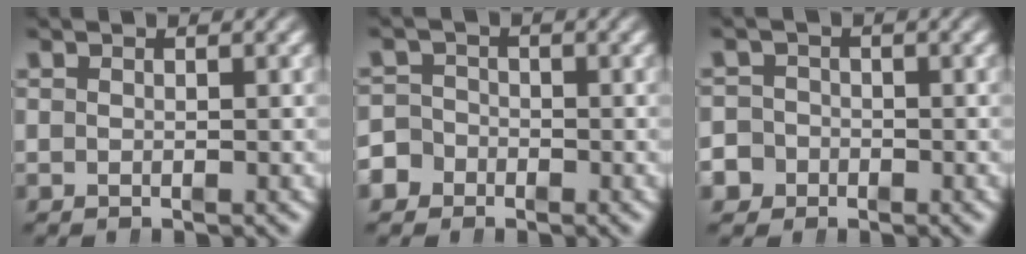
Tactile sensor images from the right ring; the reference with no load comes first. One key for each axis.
{"total": 3.7, "fx": -2.1, "fy": 3.1, "fz": 0.3, "tx": -0.003, "ty": -0.009, "tz": -0.040}
{"total": 4.7, "fx": -2.1, "fy": 4.2, "fz": 0.5, "tx": -0.019, "ty": -0.020, "tz": -0.038}